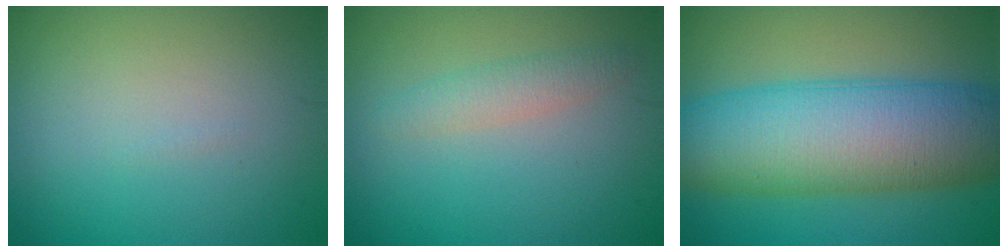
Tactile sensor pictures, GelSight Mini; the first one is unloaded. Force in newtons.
{"total": 1.8, "press": 1.8, "slide": 0.1}
{"total": 11.7, "press": 11.7, "slide": 0.1}